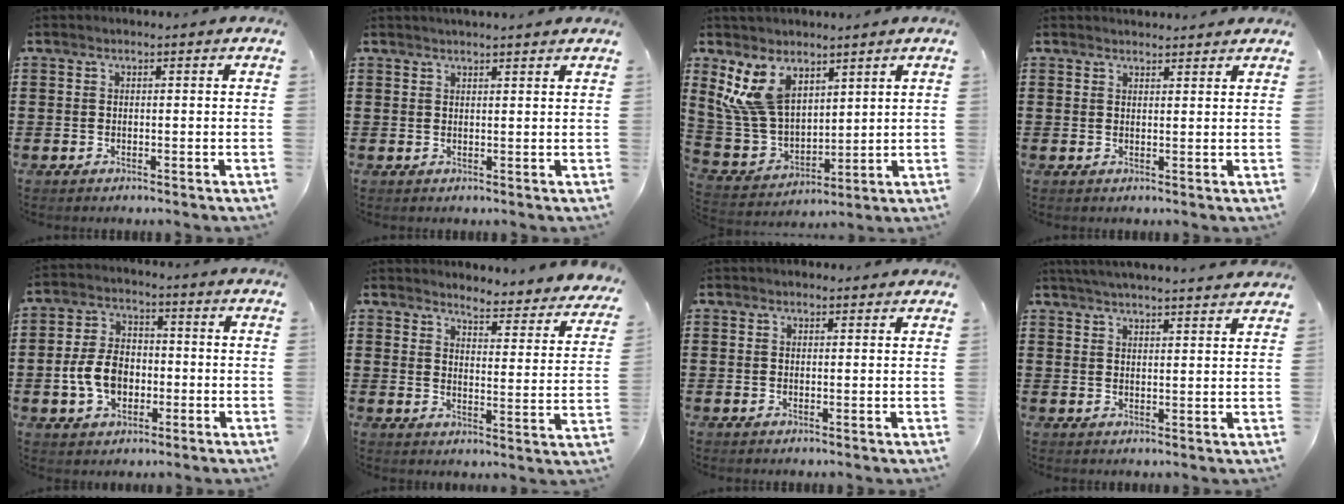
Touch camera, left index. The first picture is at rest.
{"total": 1.4, "force": [1.4, 0.0, 0.3], "torque": [-0.009, 0.002, 0.027]}
{"total": 10.2, "force": [5.6, 6.0, 6.1], "torque": [-0.170, -0.012, 0.104]}
{"total": 1.3, "force": [1.3, 0.0, -0.4], "torque": [0.005, 0.002, 0.026]}
{"total": 7.4, "force": [-1.7, 5.2, 4.9], "torque": [-0.120, 0.005, -0.037]}
{"total": 3.3, "force": [3.3, -0.6, 0.2], "torque": [-0.017, -0.036, 0.049]}
{"total": 0.8, "force": [0.8, 0.1, -0.2], "torque": [0.004, 0.003, 0.015]}
{"total": 3.6, "force": [3.5, -0.7, 0.5], "torque": [-0.022, -0.015, 0.063]}